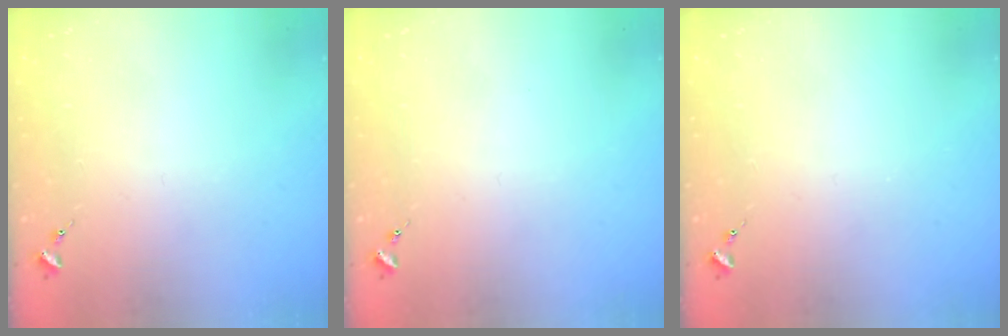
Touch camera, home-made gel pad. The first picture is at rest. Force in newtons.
{"total": 0.0}
{"total": 0.0}